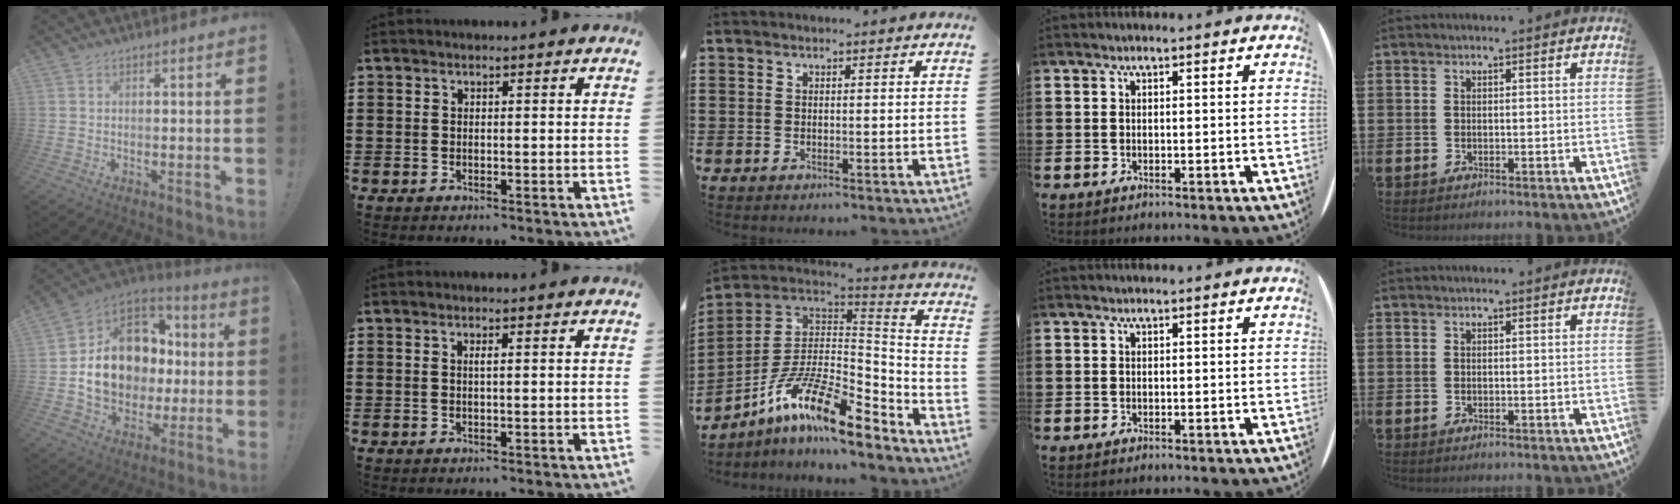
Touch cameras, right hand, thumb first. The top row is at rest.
{"thumb": {"total": 17.4, "force": [-0.1, 14.1, 10.2], "torque": [-0.164, 0.009, 0.026]}, "index": {"total": 0.6, "force": [0.1, -0.1, 0.6], "torque": [-0.012, -0.003, 0.002]}, "middle": {"total": 14.3, "force": [-9.0, 3.8, 10.5], "torque": [-0.209, 0.007, -0.172]}}